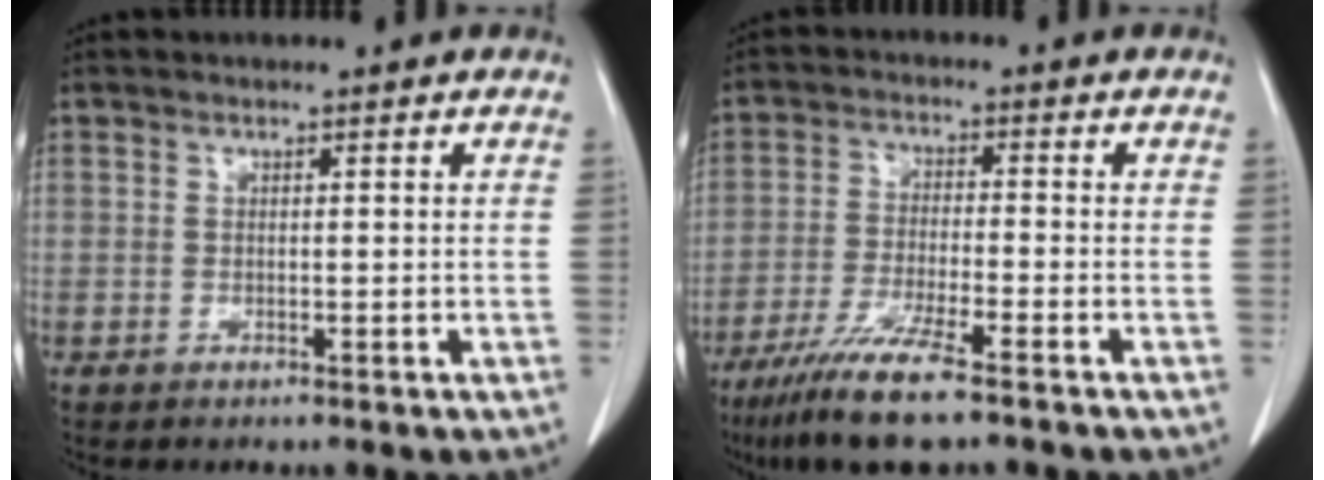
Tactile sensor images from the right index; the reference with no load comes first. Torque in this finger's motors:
{"motor_torque": [0.72, -0.69, 0.51, 0.13]}